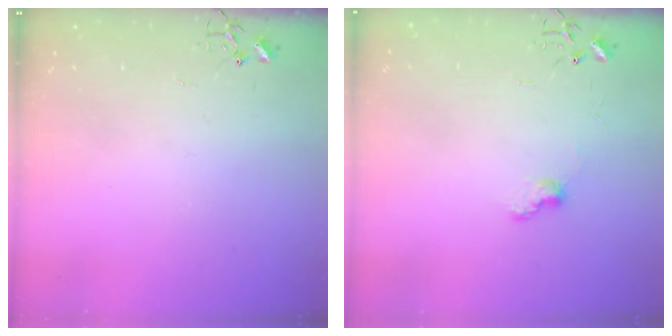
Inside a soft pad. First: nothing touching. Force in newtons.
{"total": 6.3, "press": 6.2, "slide": 0.9}